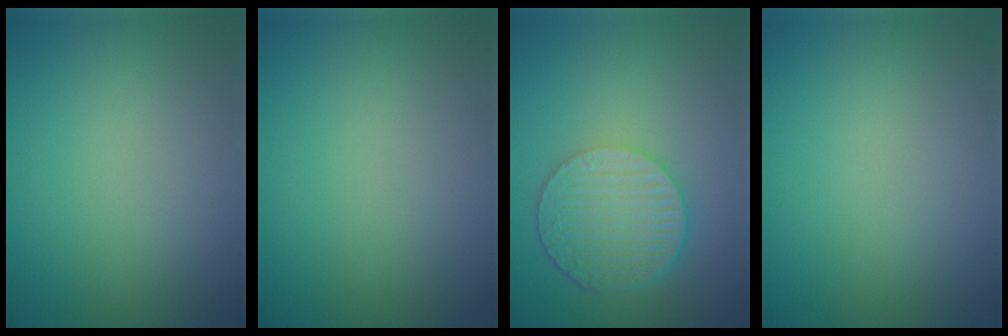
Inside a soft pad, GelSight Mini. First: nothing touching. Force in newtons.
{"total": 0.0}
{"total": 7.0, "press": 5.0, "slide": 4.9}
{"total": 0.0}